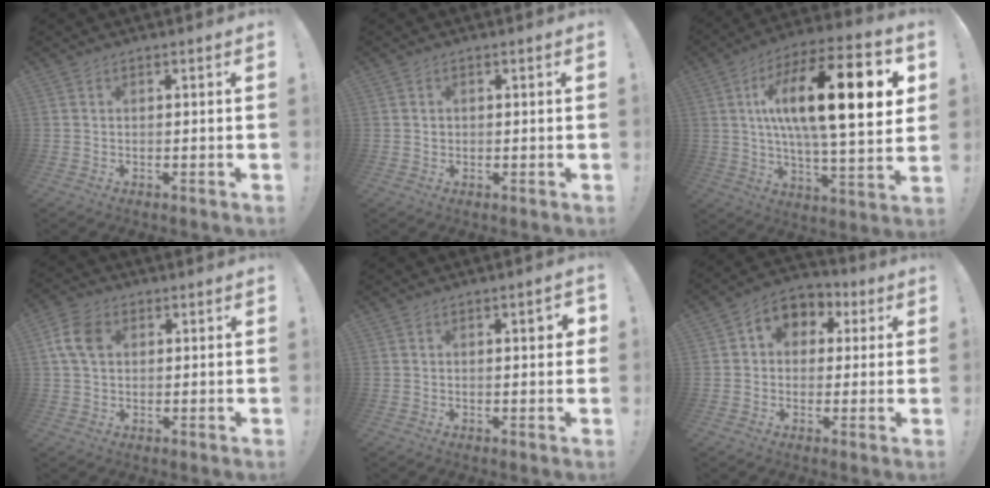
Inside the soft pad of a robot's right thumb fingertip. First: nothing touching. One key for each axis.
{"total": 0.7, "fx": 0.2, "fy": 0.7, "fz": 0.1, "tx": -0.004, "ty": 0.003, "tz": 0.004}
{"total": 24.6, "fx": 5.9, "fy": 7.7, "fz": 22.6, "tx": -0.372, "ty": -0.024, "tz": 0.083}
{"total": 8.3, "fx": 2.0, "fy": 5.8, "fz": 5.6, "tx": -0.112, "ty": 0.013, "tz": 0.042}
{"total": 2.6, "fx": 0.5, "fy": 0.5, "fz": 2.5, "tx": -0.022, "ty": -0.005, "tz": 0.002}
{"total": 7.0, "fx": 1.1, "fy": 6.2, "fz": 3.0, "tx": -0.043, "ty": -0.001, "tz": 0.028}